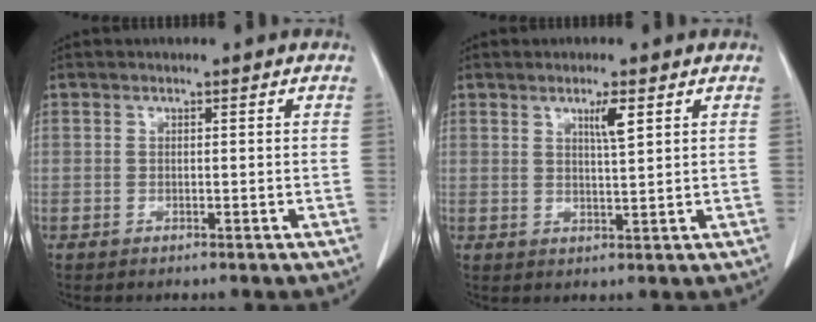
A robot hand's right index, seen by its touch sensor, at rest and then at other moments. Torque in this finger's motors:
{"motor_torque": [0.27, 0.05, 0.07, 0.02]}